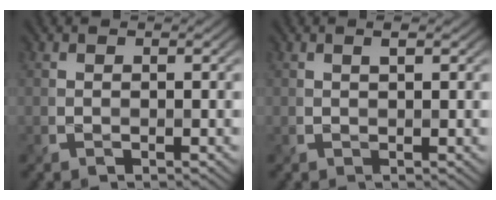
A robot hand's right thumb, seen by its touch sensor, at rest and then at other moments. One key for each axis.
{"total": 0.9, "fx": 0.6, "fy": 0.1, "fz": 0.6, "tx": -0.016, "ty": 0.001, "tz": 0.010}